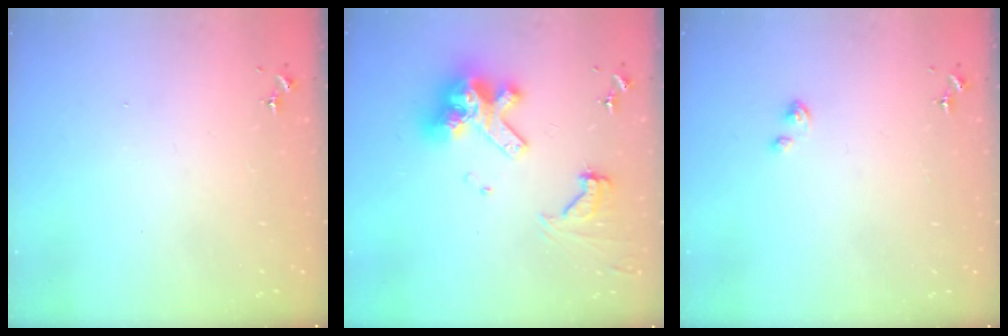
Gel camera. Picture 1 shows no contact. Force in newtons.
{"total": 16.9, "press": 16.8, "slide": 1.8}
{"total": 2.0, "press": 2.0, "slide": 0.4}